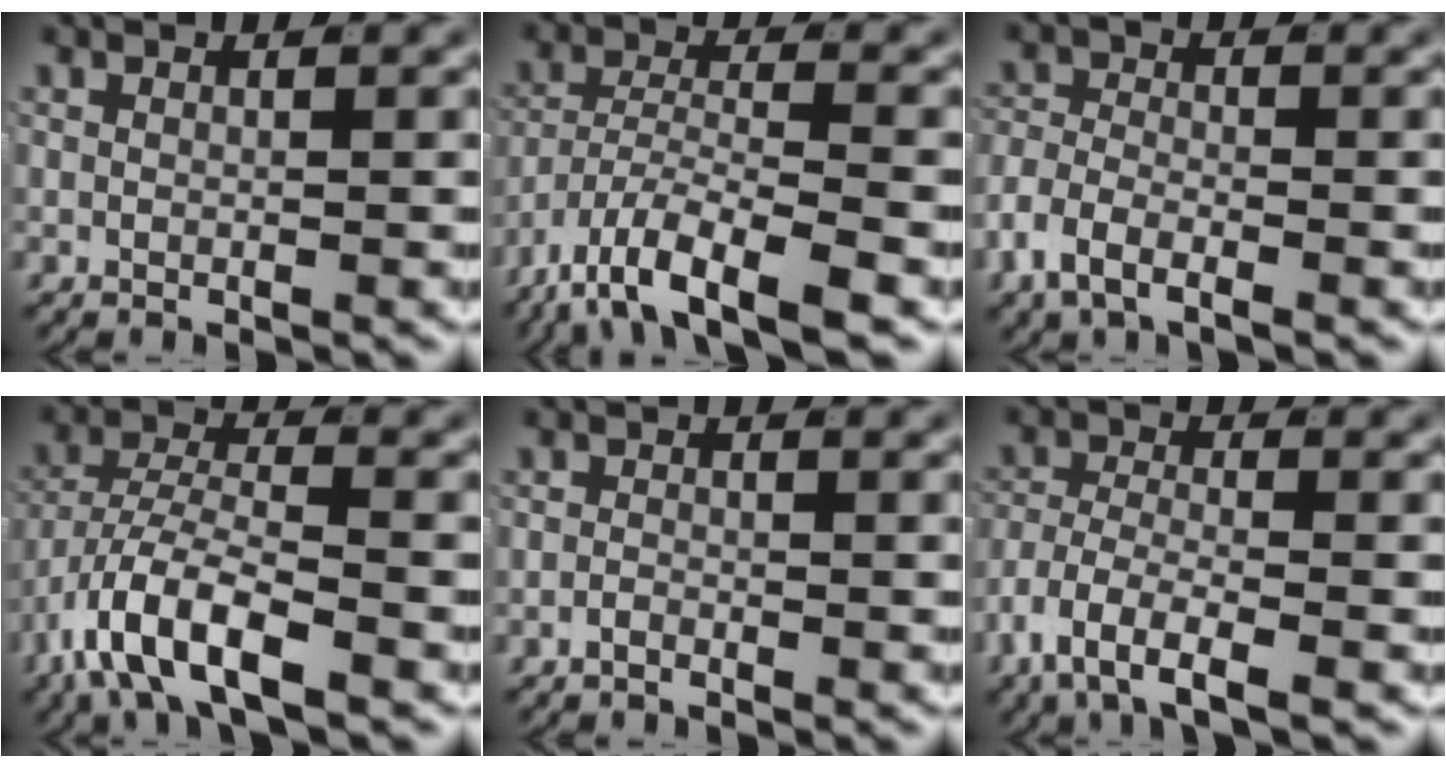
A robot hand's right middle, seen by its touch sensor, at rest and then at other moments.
{"total": 8.0, "force": [-5.4, 2.7, 5.3], "torque": [-0.093, -0.012, -0.087]}
{"total": 3.6, "force": [-2.0, 1.9, 2.3], "torque": [-0.054, -0.003, -0.036]}
{"total": 6.8, "force": [-3.9, 2.6, 4.9], "torque": [-0.107, -0.014, -0.063]}
{"total": 0.8, "force": [-0.8, 0.0, 0.1], "torque": [0.000, -0.004, -0.015]}
{"total": 5.3, "force": [-2.9, 2.5, 3.7], "torque": [-0.087, -0.022, -0.042]}